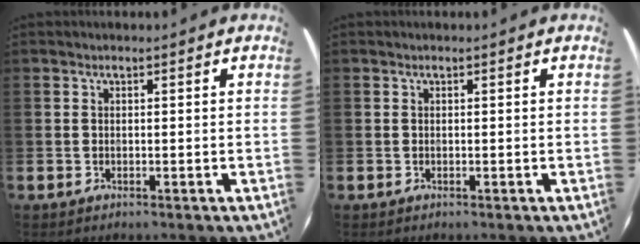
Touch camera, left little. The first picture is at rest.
{"total": 0.0}